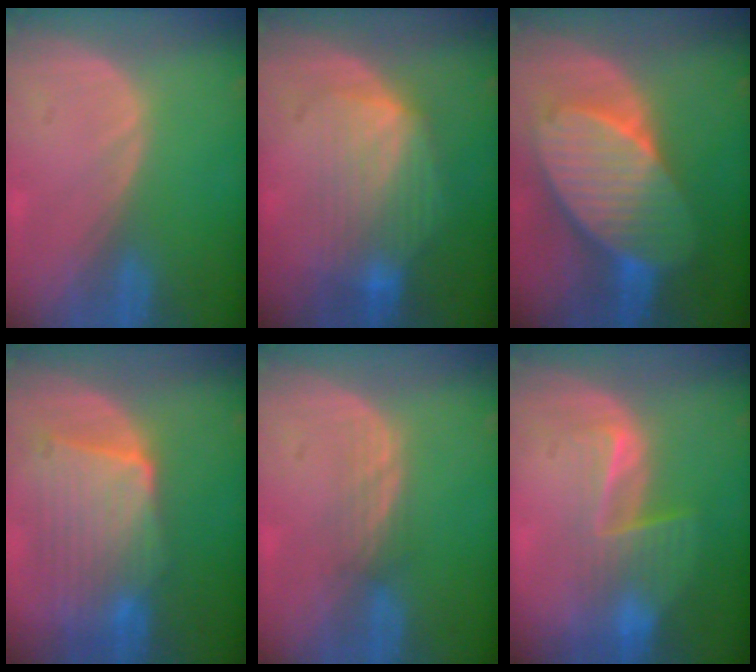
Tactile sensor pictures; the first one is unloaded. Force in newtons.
{"total": 7.6, "press": 7.4, "slide": 1.9}
{"total": 10.9, "press": 10.9, "slide": 0.5}
{"total": 9.3, "press": 8.6, "slide": 3.4}
{"total": 2.3, "press": 2.2, "slide": 0.6}
{"total": 6.8, "press": 5.9, "slide": 3.5}